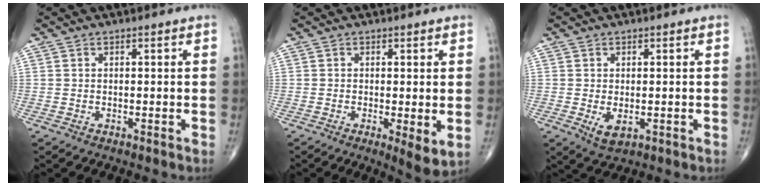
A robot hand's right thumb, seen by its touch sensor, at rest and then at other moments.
{"total": 4.8, "force": [-0.7, 1.3, 4.6], "torque": [-0.075, -0.017, -0.014]}
{"total": 3.5, "force": [-0.7, 1.9, 2.9], "torque": [-0.047, -0.009, -0.004]}